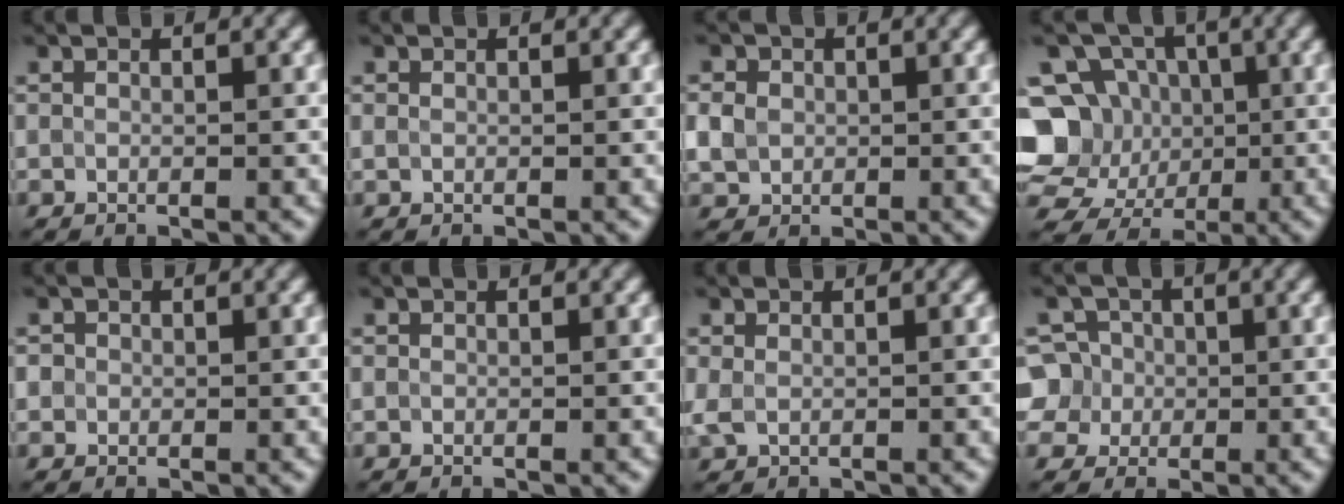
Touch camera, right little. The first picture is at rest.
{"total": 0.0}
{"total": 2.3, "force": [0.1, 2.1, 1.0], "torque": [-0.025, 0.004, 0.003]}
{"total": 10.8, "force": [-1.0, 9.9, 4.0], "torque": [-0.088, 0.017, -0.046]}
{"total": 1.0, "force": [0.2, 1.0, 0.1], "torque": [0.007, -0.001, -0.004]}
{"total": 0.0}
{"total": 1.1, "force": [0.0, 0.8, 0.7], "torque": [-0.019, 0.000, -0.001]}
{"total": 5.7, "force": [-0.2, 5.5, 1.6], "torque": [-0.025, 0.030, -0.019]}